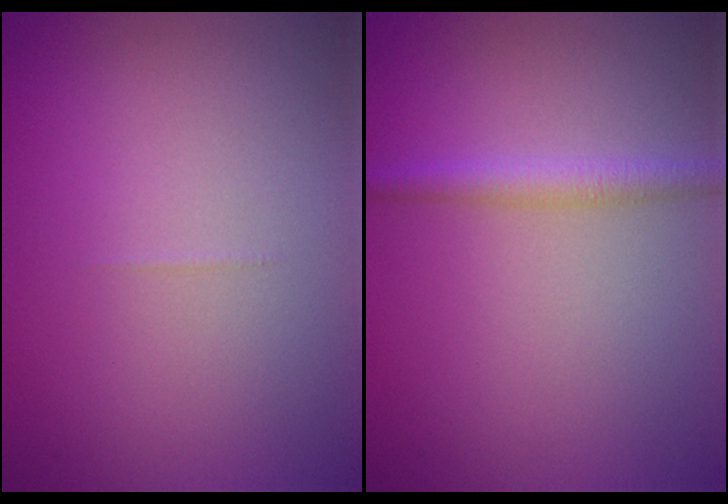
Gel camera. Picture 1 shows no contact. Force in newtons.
{"total": 2.0, "press": 2.0, "slide": 0.1}